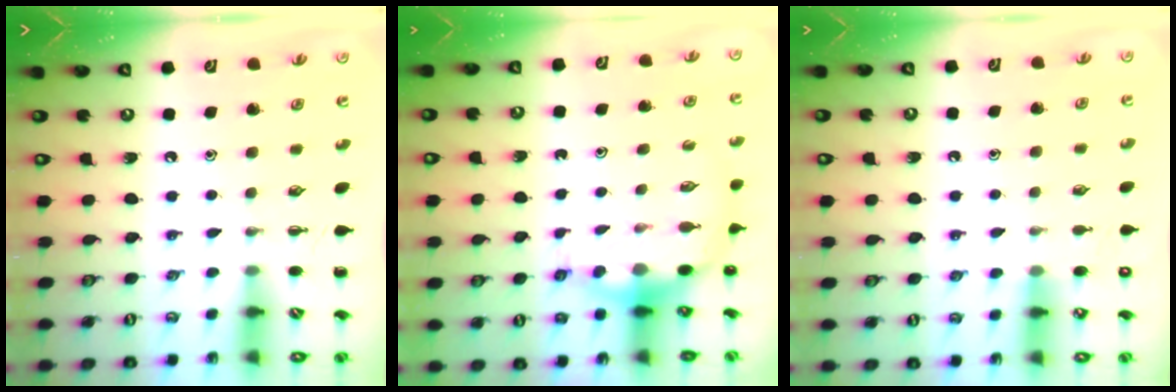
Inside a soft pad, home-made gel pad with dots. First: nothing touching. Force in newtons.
{"total": 6.7, "press": 6.5, "slide": 1.9}
{"total": 6.0, "press": 5.7, "slide": 1.9}